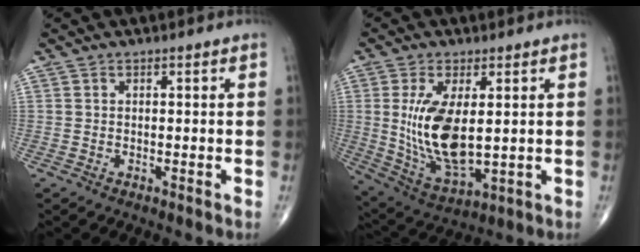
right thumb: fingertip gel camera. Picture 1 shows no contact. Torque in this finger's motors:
{"motor_torque": [-0.29, 0.72, 1.17, 0.32, 0.16]}